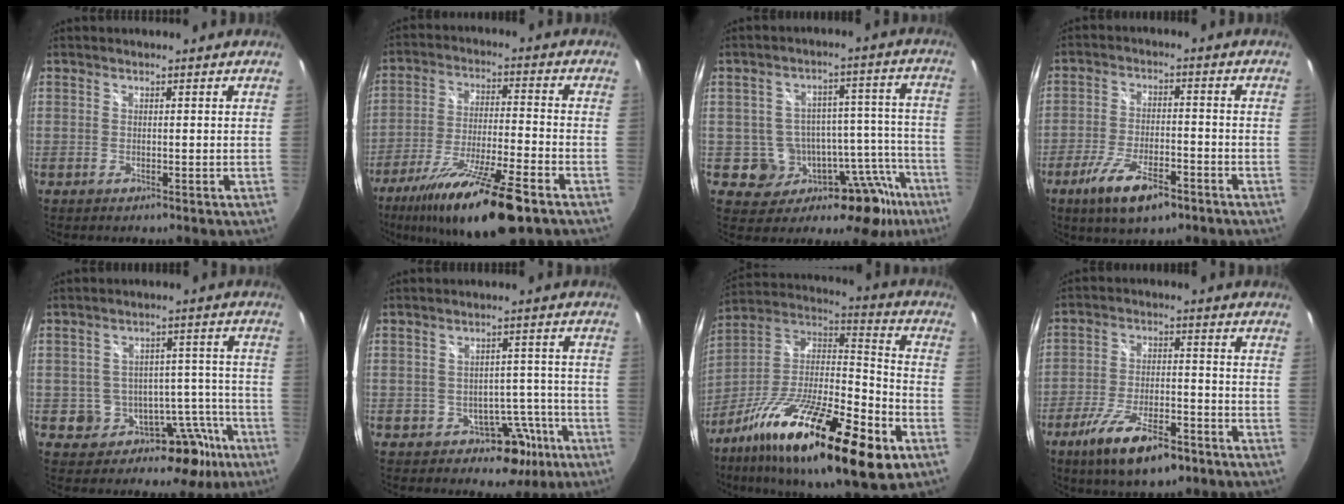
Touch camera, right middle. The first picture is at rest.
{"total": 18.3, "force": [-12.7, 2.4, 12.9], "torque": [-0.242, -0.034, -0.217]}
{"total": 17.8, "force": [-11.0, 11.0, 8.7], "torque": [-0.117, 0.028, -0.127]}
{"total": 10.8, "force": [-6.7, 3.5, 7.7], "torque": [-0.168, -0.022, -0.117]}
{"total": 13.0, "force": [-7.2, 9.1, 5.9], "torque": [-0.071, 0.034, -0.071]}
{"total": 7.5, "force": [-4.2, 5.5, 2.9], "torque": [-0.041, 0.033, -0.038]}
{"total": 30.0, "force": [-15.9, 8.8, 23.9], "torque": [-0.418, -0.030, -0.274]}
{"total": 13.3, "force": [-8.5, 4.3, 9.3], "torque": [-0.190, -0.024, -0.145]}